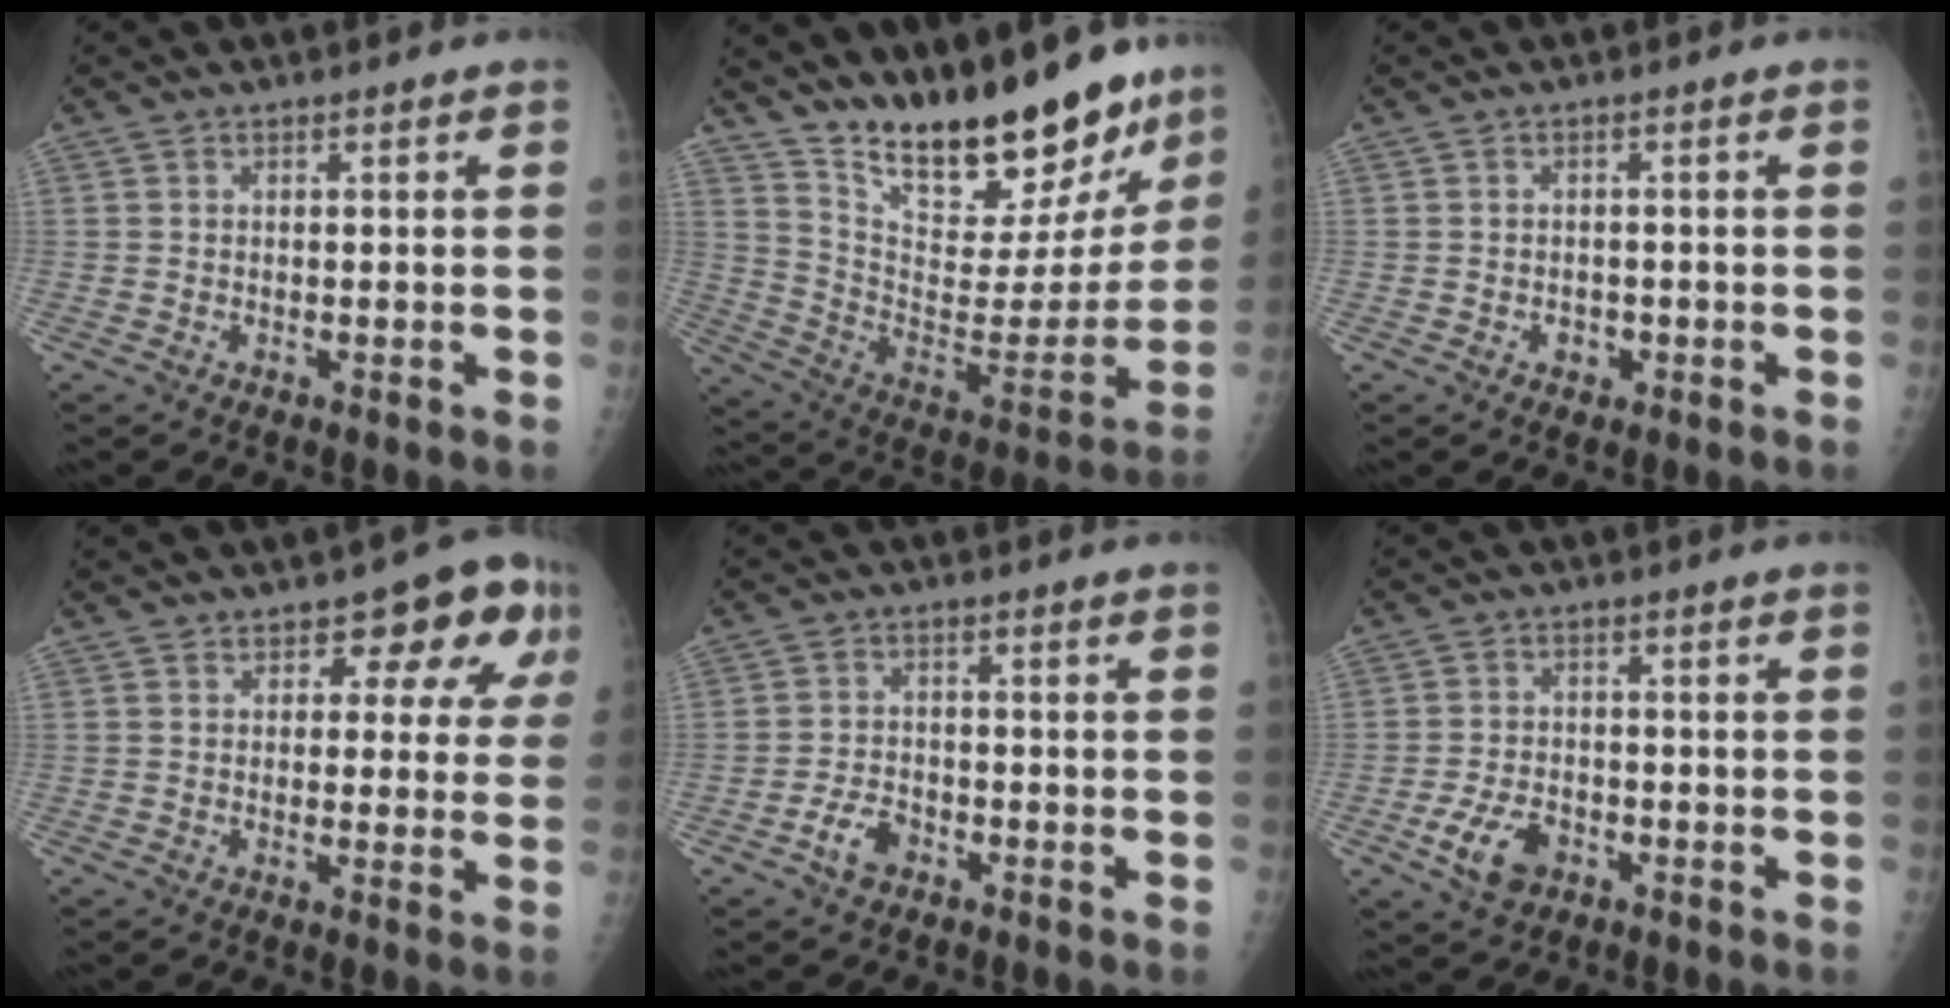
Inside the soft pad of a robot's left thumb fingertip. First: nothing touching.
{"total": 26.5, "force": [21.1, 8.7, 13.4], "torque": [-0.176, -0.110, 0.326]}
{"total": 2.1, "force": [-0.8, 1.7, 0.9], "torque": [-0.004, 0.007, -0.009]}
{"total": 9.5, "force": [4.1, 5.0, 7.0], "torque": [-0.036, -0.009, 0.044]}
{"total": 4.2, "force": [-2.5, 2.5, 2.2], "torque": [-0.037, 0.019, -0.044]}
{"total": 6.6, "force": [-3.1, 4.2, 4.0], "torque": [-0.073, 0.013, -0.052]}